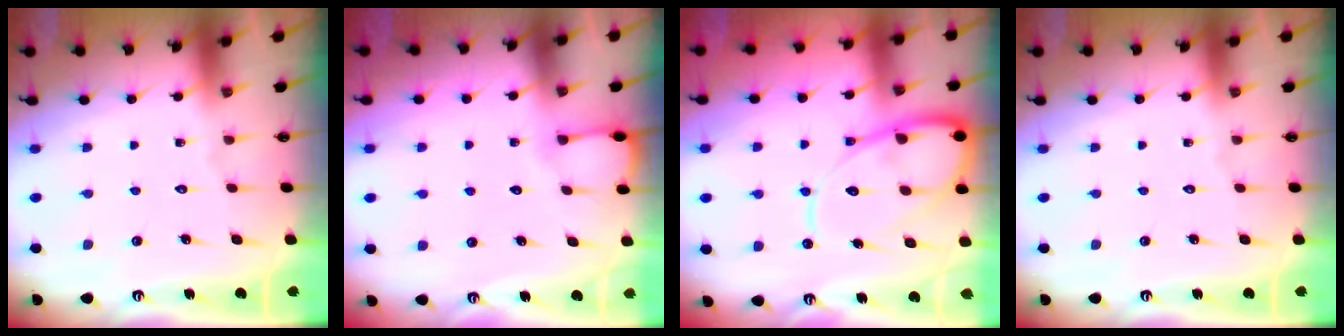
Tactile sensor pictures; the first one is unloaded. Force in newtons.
{"total": 3.1, "press": 3.1, "slide": 0.3}
{"total": 13.7, "press": 13.6, "slide": 1.4}
{"total": 0.0}